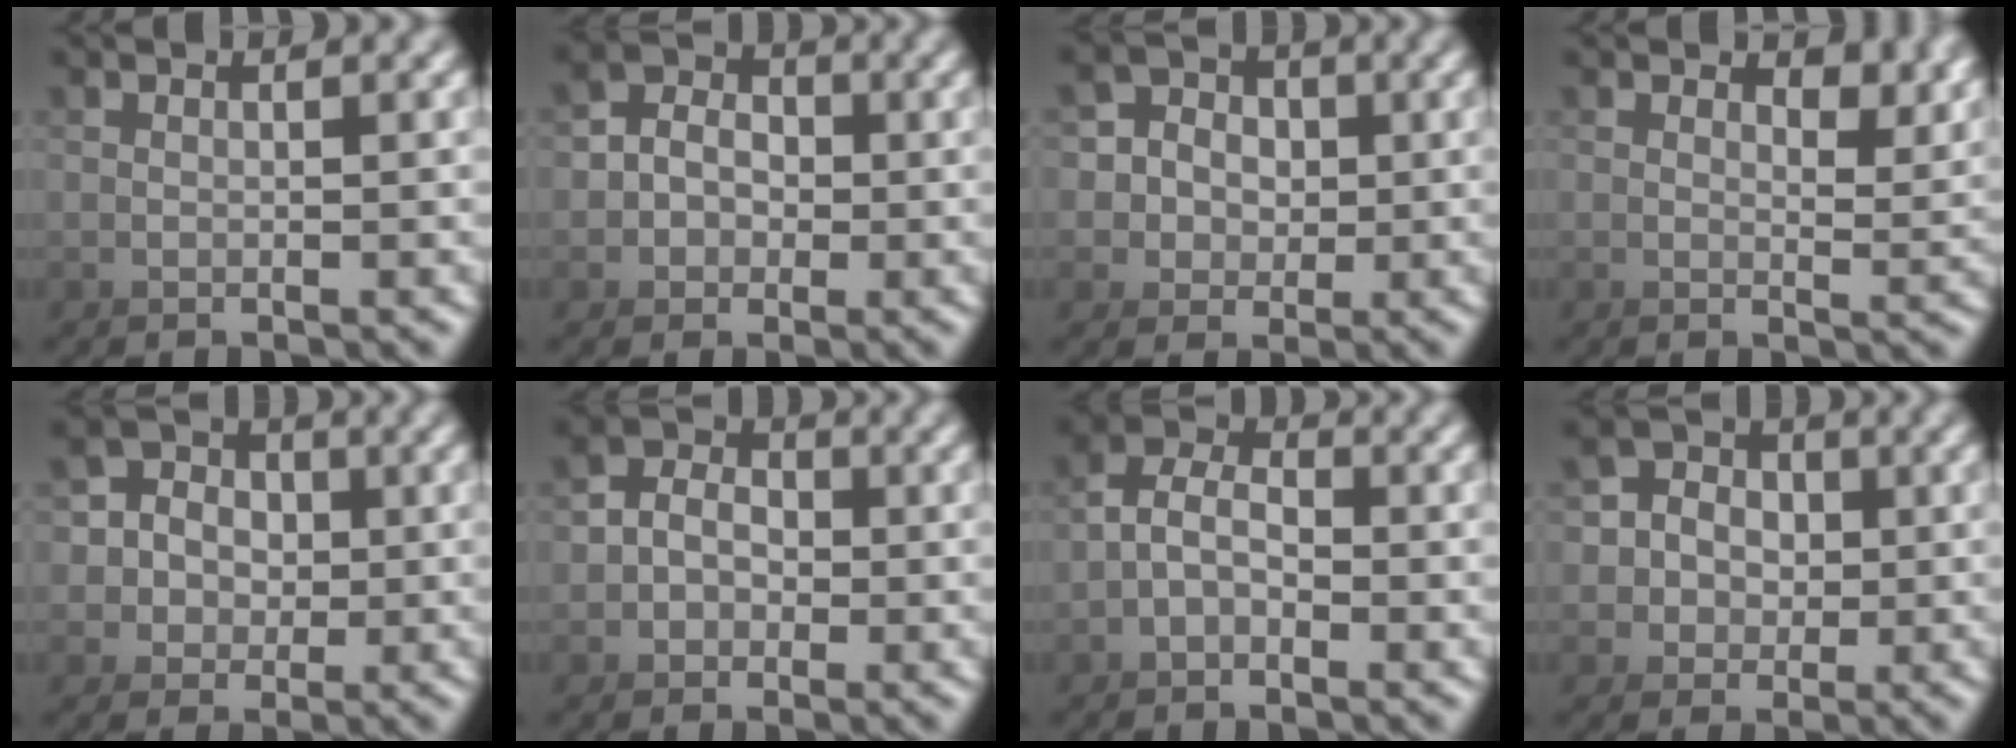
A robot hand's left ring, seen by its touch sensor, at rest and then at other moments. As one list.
[{"total": 3.0, "force": [-0.8, 1.9, -2.2], "torque": [0.021, -0.012, -0.013]}, {"total": 4.2, "force": [0.5, 4.1, -0.6], "torque": [0.001, -0.014, 0.007]}, {"total": 3.2, "force": [3.2, 0.5, 0.3], "torque": [0.008, 0.023, 0.035]}, {"total": 4.2, "force": [0.4, 4.1, -0.6], "torque": [0.001, -0.014, 0.005]}, {"total": 3.1, "force": [-1.3, 1.4, -2.5], "torque": [0.022, -0.013, -0.020]}, {"total": 3.4, "force": [-2.3, 2.1, -1.3], "torque": [-0.015, -0.004, -0.051]}, {"total": 3.9, "force": [0.3, 3.8, -0.9], "torque": [0.005, -0.014, 0.005]}]